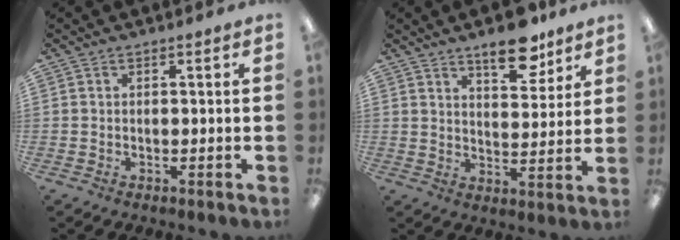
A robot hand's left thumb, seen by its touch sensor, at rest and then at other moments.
{"total": 10.5, "force": [7.7, 4.2, 5.8], "torque": [-0.060, -0.045, 0.127]}